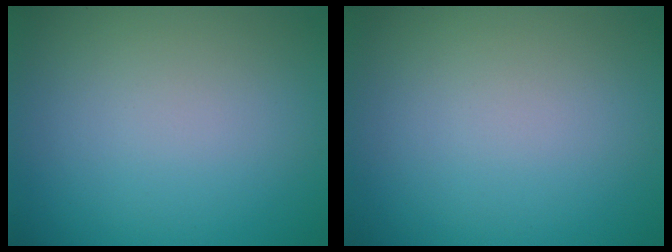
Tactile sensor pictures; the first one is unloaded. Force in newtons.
{"total": 0.0}